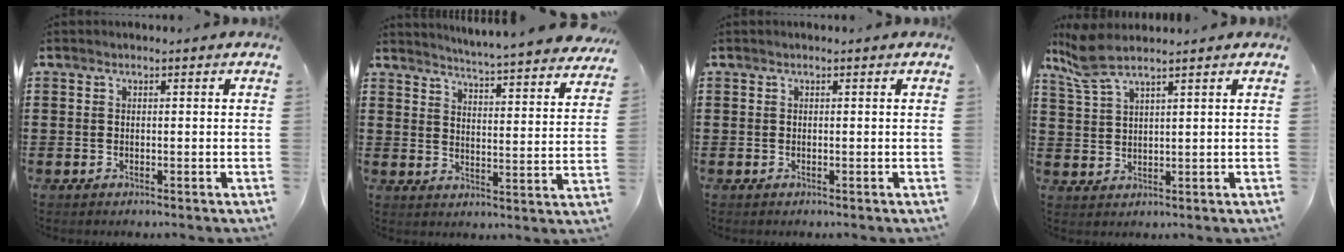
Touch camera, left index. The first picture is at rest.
{"total": 4.2, "force": [4.1, -0.8, 0.5], "torque": [-0.024, -0.042, 0.064]}
{"total": 0.0}
{"total": 4.8, "force": [3.9, 0.6, 2.7], "torque": [-0.075, -0.007, 0.070]}